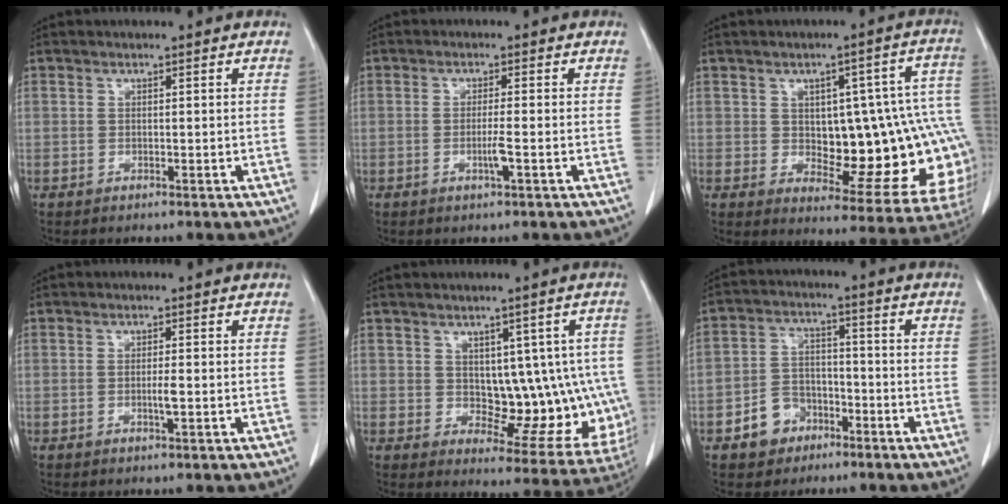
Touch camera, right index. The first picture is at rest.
{"total": 2.5, "force": [-0.8, -0.2, 2.3], "torque": [-0.046, -0.004, -0.015]}
{"total": 19.2, "force": [-0.4, 6.8, 18.0], "torque": [-0.162, 0.036, 0.018]}
{"total": 1.7, "force": [-0.4, 0.0, 1.6], "torque": [-0.032, -0.003, -0.006]}
{"total": 12.3, "force": [0.7, 6.9, 10.2], "torque": [-0.098, 0.012, 0.029]}
{"total": 6.7, "force": [-3.6, 5.2, 2.2], "torque": [-0.044, 0.017, -0.055]}